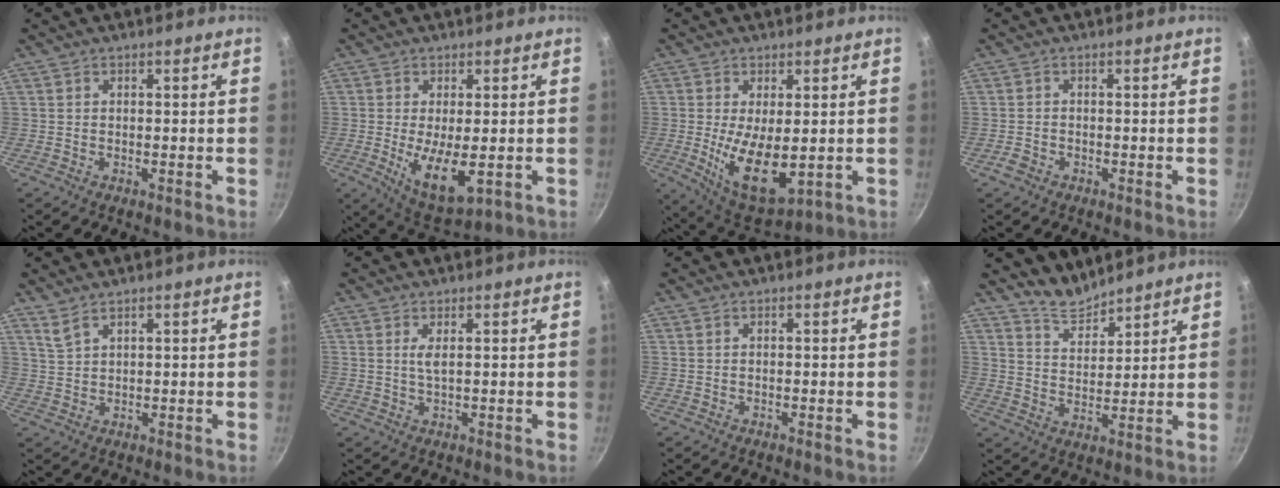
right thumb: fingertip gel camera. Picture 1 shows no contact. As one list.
[{"total": 9.6, "force": [-1.3, 3.9, 8.7], "torque": [-0.145, -0.019, -0.006]}, {"total": 12.1, "force": [-0.8, 5.5, 10.7], "torque": [-0.174, -0.021, 0.005]}, {"total": 1.8, "force": [-1.1, 1.2, 0.7], "torque": [-0.016, 0.009, -0.020]}, {"total": 2.6, "force": [2.1, 0.8, 1.4], "torque": [-0.029, -0.010, 0.048]}, {"total": 1.7, "force": [0.5, 0.3, 1.6], "torque": [-0.035, -0.003, 0.012]}, {"total": 0.0}, {"total": 5.6, "force": [5.4, 1.5, 0.8], "torque": [-0.007, -0.044, 0.103]}]